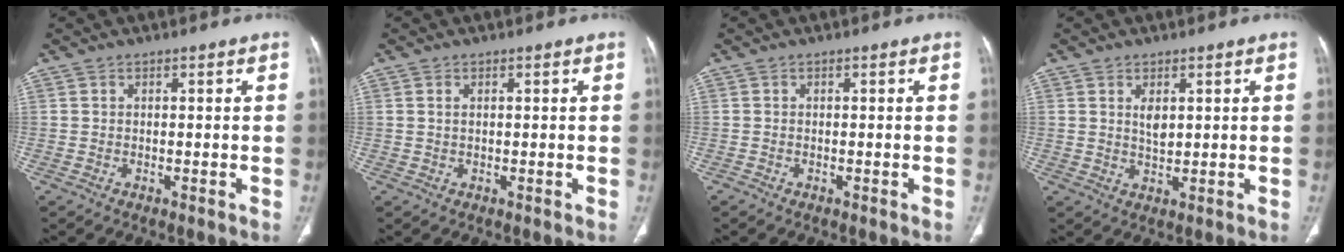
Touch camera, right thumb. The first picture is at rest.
{"total": 0.8, "force": [0.3, 0.4, 0.6], "torque": [-0.017, 0.003, 0.008]}
{"total": 0.0}
{"total": 2.8, "force": [1.1, 1.4, 2.2], "torque": [-0.032, -0.010, 0.022]}